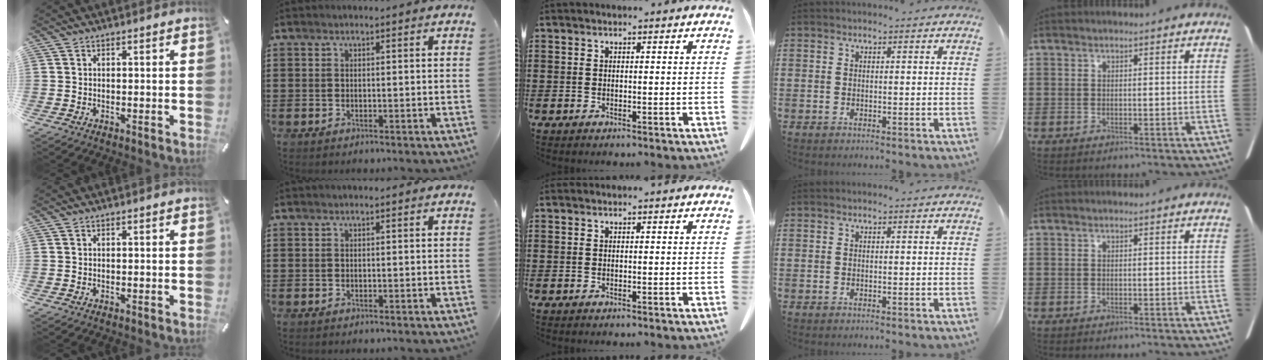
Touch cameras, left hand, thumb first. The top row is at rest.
{}